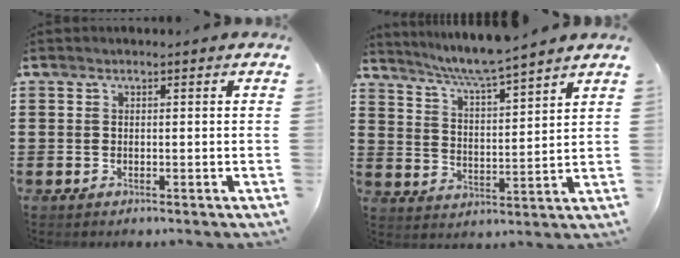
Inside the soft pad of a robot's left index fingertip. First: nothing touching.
{"total": 5.9, "force": [5.4, -0.7, 2.4], "torque": [-0.067, -0.035, 0.090]}